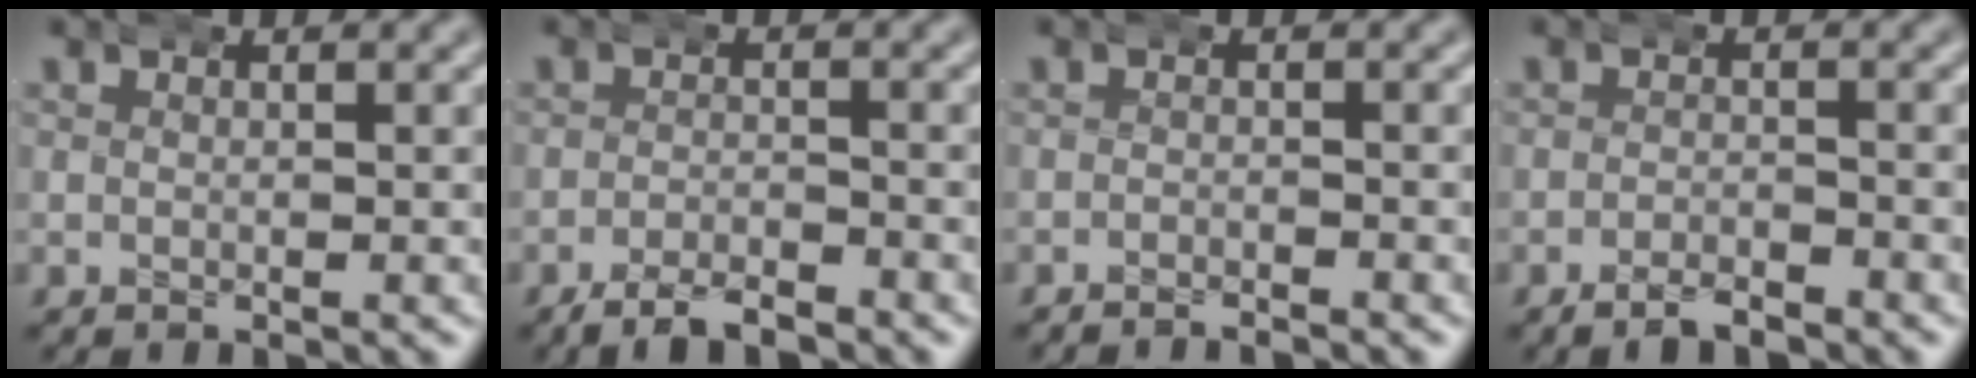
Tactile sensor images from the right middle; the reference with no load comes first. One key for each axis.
{"total": 3.7, "fx": -3.4, "fy": 0.7, "fz": 1.3, "tx": -0.010, "ty": -0.004, "tz": -0.059}
{"total": 1.9, "fx": -1.9, "fy": -0.1, "fz": 0.1, "tx": 0.007, "ty": -0.001, "tz": -0.035}
{"total": 2.8, "fx": -2.6, "fy": 0.5, "fz": 0.9, "tx": -0.004, "ty": 0.000, "tz": -0.048}